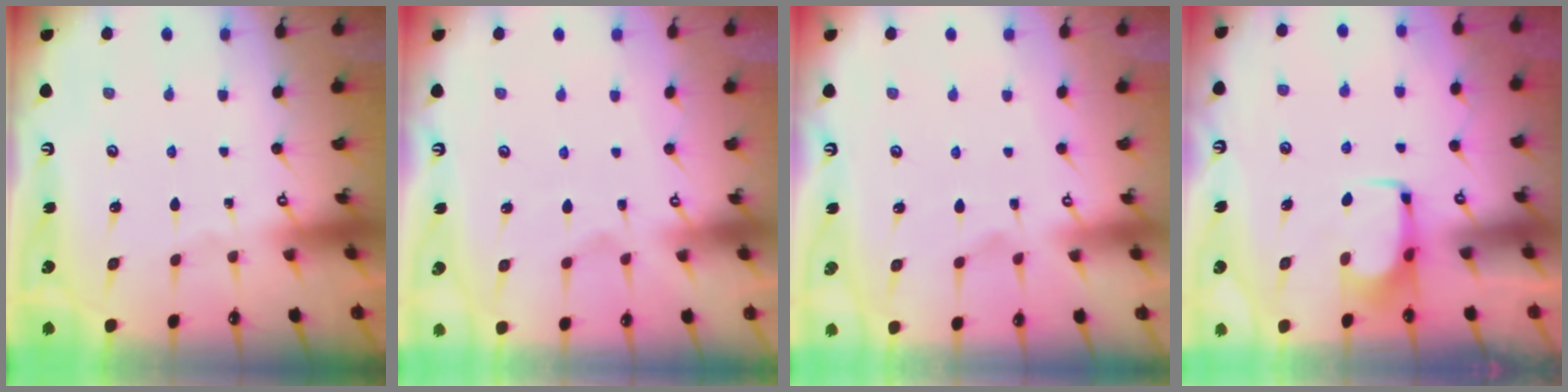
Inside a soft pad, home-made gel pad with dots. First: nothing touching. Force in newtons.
{"total": 2.2, "press": 1.9, "slide": 1.1}
{"total": 1.4, "press": 0.7, "slide": 1.2}
{"total": 1.7, "press": 1.6, "slide": 0.5}